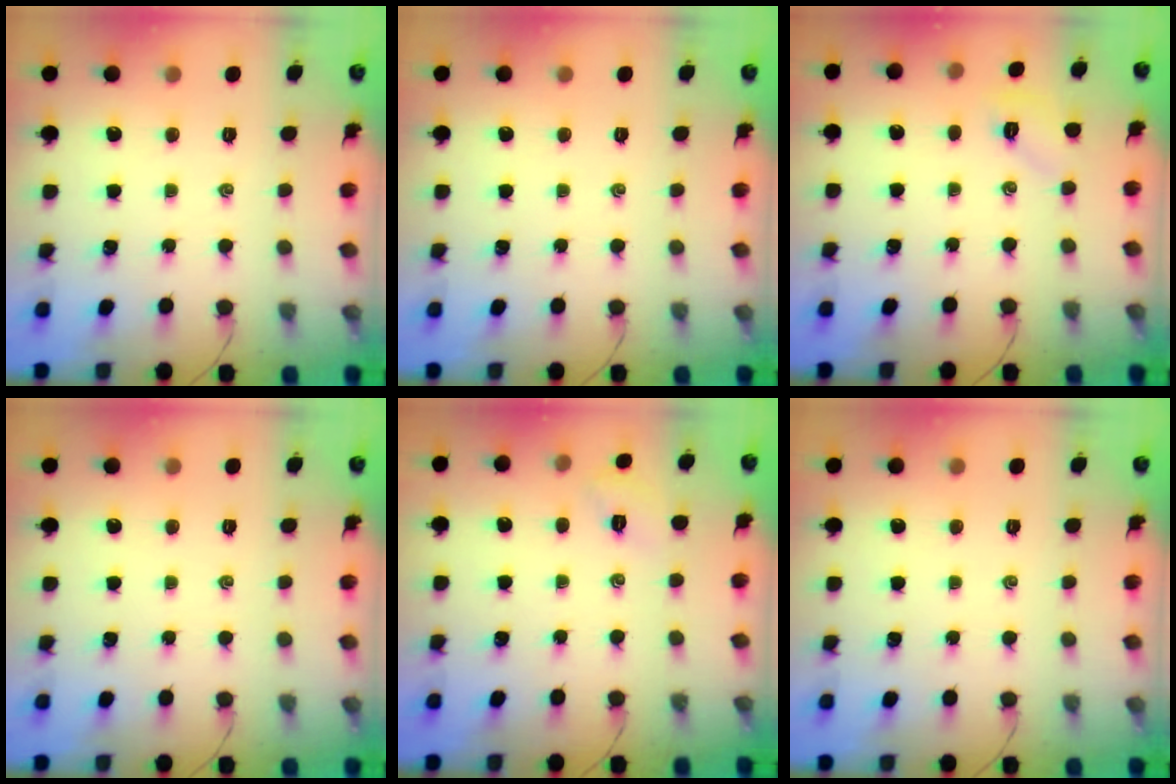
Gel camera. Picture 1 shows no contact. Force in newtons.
{"total": 0.0}
{"total": 7.0, "press": 6.8, "slide": 1.5}
{"total": 0.0}
{"total": 2.7, "press": 2.6, "slide": 0.8}
{"total": 0.0}